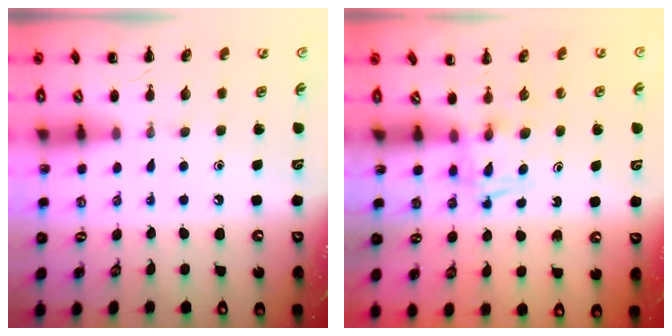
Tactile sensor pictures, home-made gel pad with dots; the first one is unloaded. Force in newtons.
{"total": 2.5, "press": 2.3, "slide": 1.0}